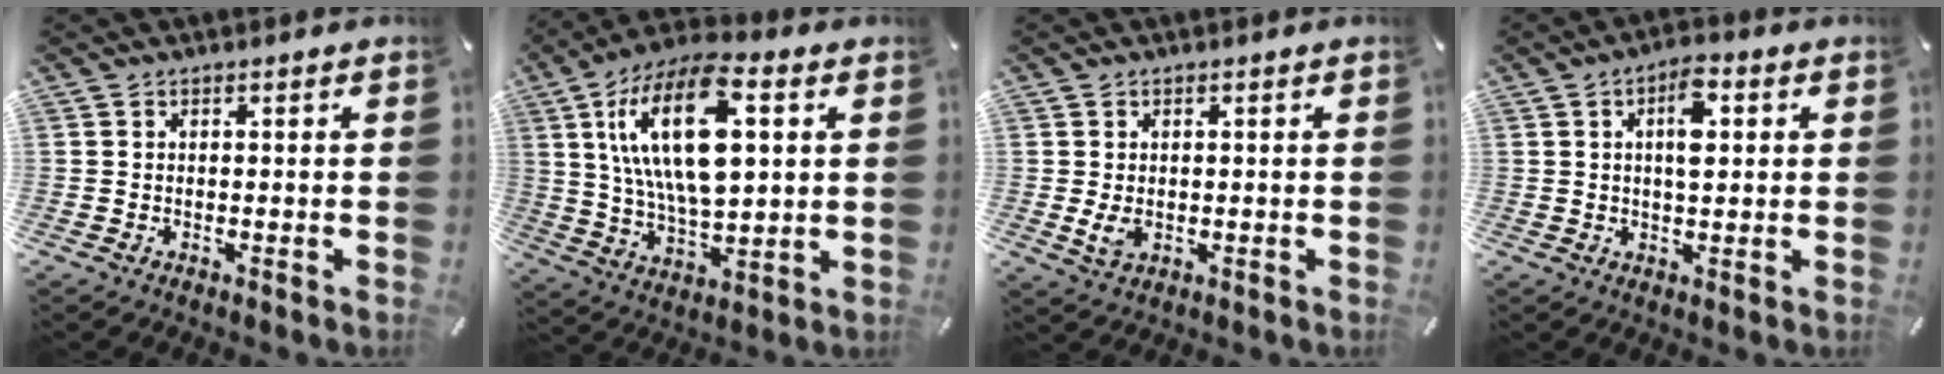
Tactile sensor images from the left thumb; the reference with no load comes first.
{"total": 21.1, "force": [6.8, 10.1, 17.2], "torque": [-0.358, -0.009, 0.106]}
{"total": 3.3, "force": [-0.2, 2.3, 2.3], "torque": [-0.055, -0.008, -0.009]}
{"total": 7.3, "force": [1.9, 3.4, 6.2], "torque": [-0.095, -0.002, 0.024]}